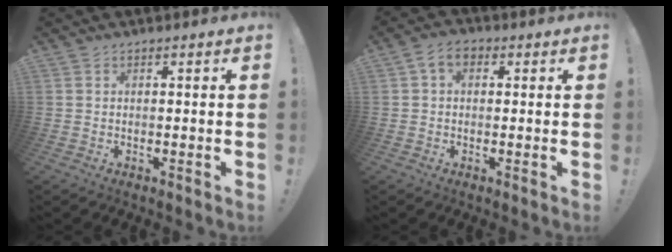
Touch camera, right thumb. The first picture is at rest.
{"total": 4.8, "force": [1.3, 3.3, 3.2], "torque": [-0.060, 0.007, 0.027]}